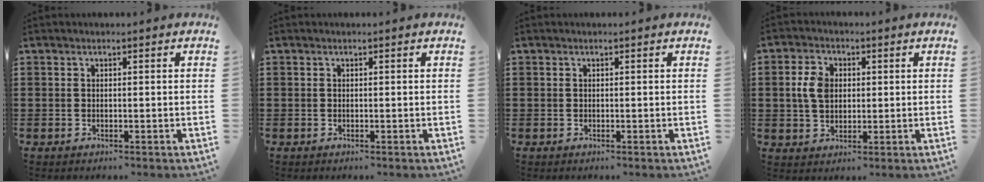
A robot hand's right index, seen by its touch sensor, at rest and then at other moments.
{"total": 0.0}
{"total": 0.0}
{"total": 5.1, "force": [0.5, 3.6, 3.5], "torque": [-0.092, 0.008, 0.003]}